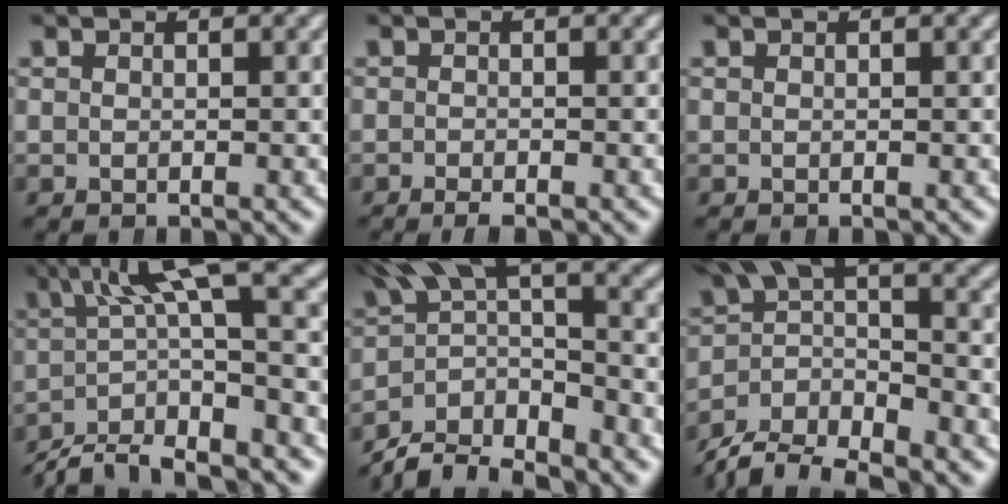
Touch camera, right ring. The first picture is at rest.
{"total": 1.3, "force": [-1.1, 0.2, 0.7], "torque": [-0.007, 0.003, -0.021]}
{"total": 0.0}
{"total": 8.3, "force": [-2.0, 4.8, 6.5], "torque": [-0.096, -0.003, -0.034]}
{"total": 8.0, "force": [-2.8, 5.0, 5.6], "torque": [-0.081, -0.016, -0.050]}
{"total": 8.9, "force": [-3.2, 6.4, 5.3], "torque": [-0.085, -0.016, -0.061]}